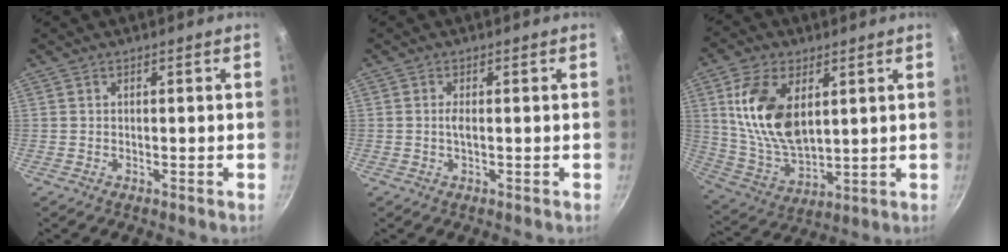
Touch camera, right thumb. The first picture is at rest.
{"total": 1.4, "force": [-0.1, 0.3, 1.4], "torque": [-0.032, 0.000, -0.002]}
{"total": 15.9, "force": [4.5, 9.0, 12.3], "torque": [-0.222, -0.026, 0.100]}